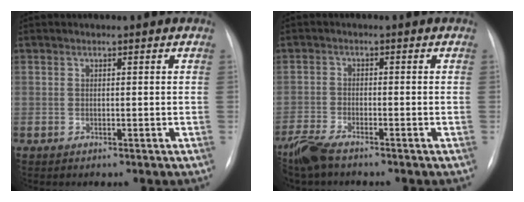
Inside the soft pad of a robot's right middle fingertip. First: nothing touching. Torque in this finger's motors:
{"motor_torque": [0.18, -0.11, 0.17, 0.06]}